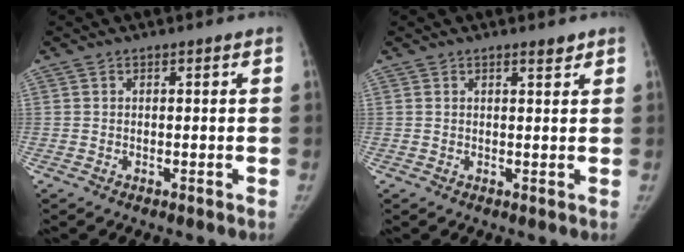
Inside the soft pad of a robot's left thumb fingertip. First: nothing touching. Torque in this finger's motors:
{"motor_torque": [-0.11, -0.10, 0.49, 0.09, -0.07]}